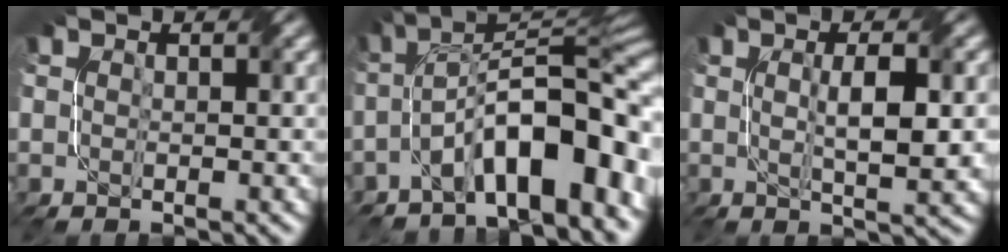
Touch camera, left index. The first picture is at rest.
{"total": 11.6, "force": [-4.7, 3.8, 10.0], "torque": [-0.145, 0.016, -0.077]}
{"total": 4.8, "force": [0.3, 1.1, 4.7], "torque": [-0.080, 0.000, 0.010]}